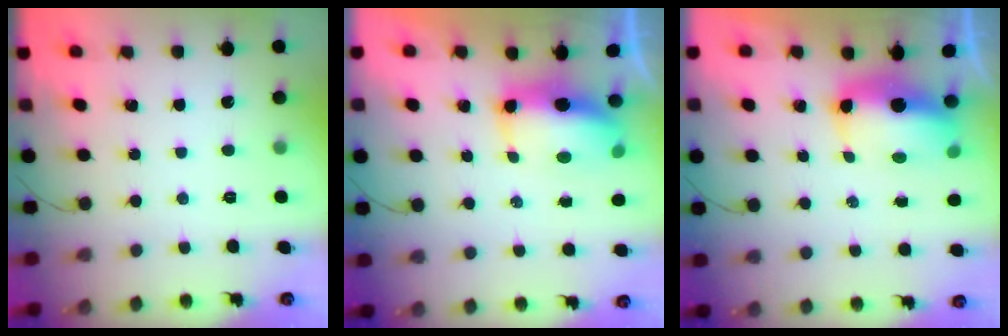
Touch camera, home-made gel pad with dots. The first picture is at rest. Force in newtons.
{"total": 9.8, "press": 9.5, "slide": 2.1}
{"total": 9.1, "press": 9.0, "slide": 0.9}